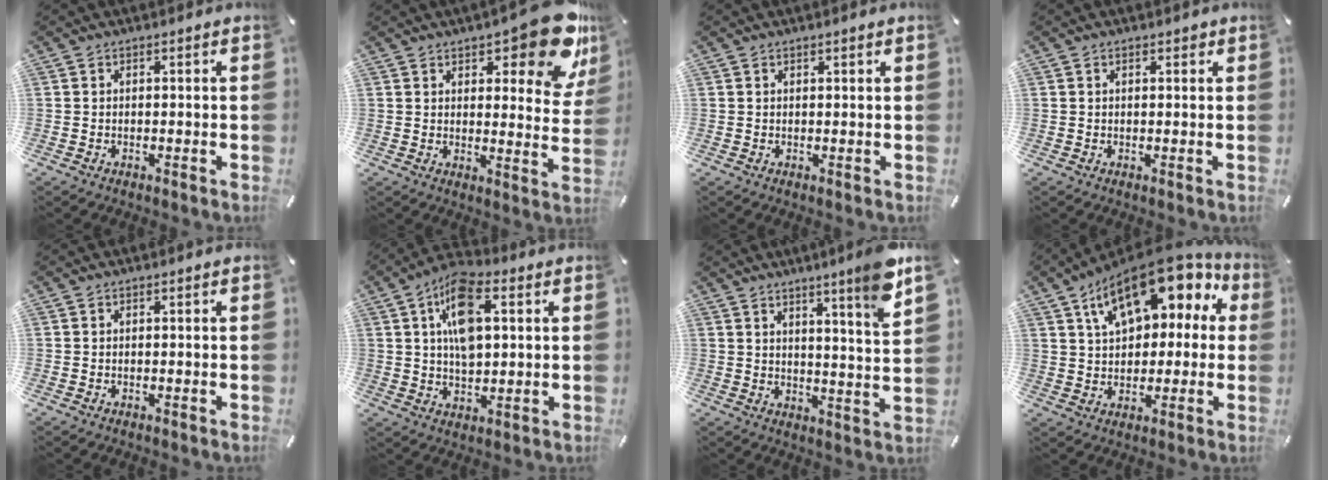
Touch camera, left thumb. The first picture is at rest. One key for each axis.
{"total": 15.7, "fx": 10.0, "fy": 5.5, "fz": 10.8, "tx": -0.130, "ty": -0.070, "tz": 0.165}
{"total": 0.7, "fx": 0.3, "fy": 0.1, "fz": 0.6, "tx": -0.011, "ty": 0.000, "tz": 0.005}
{"total": 1.4, "fx": 0.5, "fy": 0.7, "fz": 1.1, "tx": -0.015, "ty": 0.001, "tz": 0.007}
{"total": 0.0}
{"total": 11.5, "fx": 3.1, "fy": 6.3, "fz": 9.1, "tx": -0.159, "ty": 0.004, "tz": 0.056}
{"total": 9.7, "fx": 7.2, "fy": -0.3, "fz": 6.5, "tx": -0.094, "ty": -0.051, "tz": 0.113}
{"total": 16.4, "fx": 8.8, "fy": 9.2, "fz": 10.4, "tx": -0.173, "ty": -0.043, "tz": 0.155}